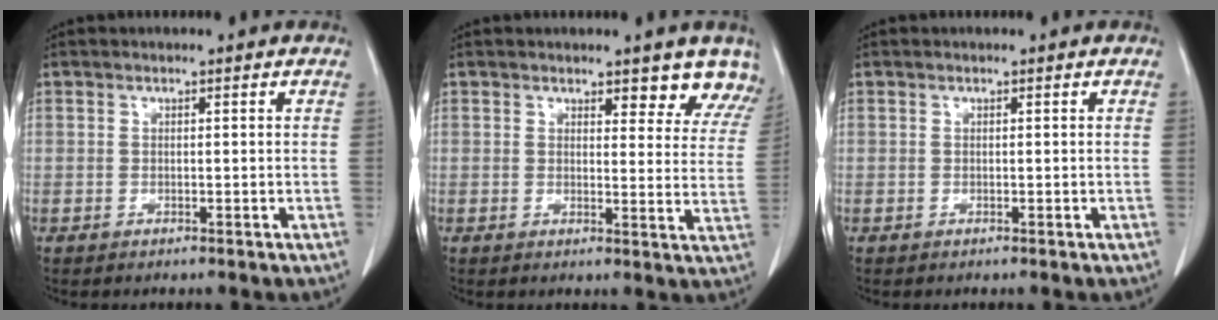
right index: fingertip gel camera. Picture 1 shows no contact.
{"total": 6.8, "force": [6.1, 2.2, 2.2], "torque": [0.003, -0.021, 0.050]}
{"total": 0.0}